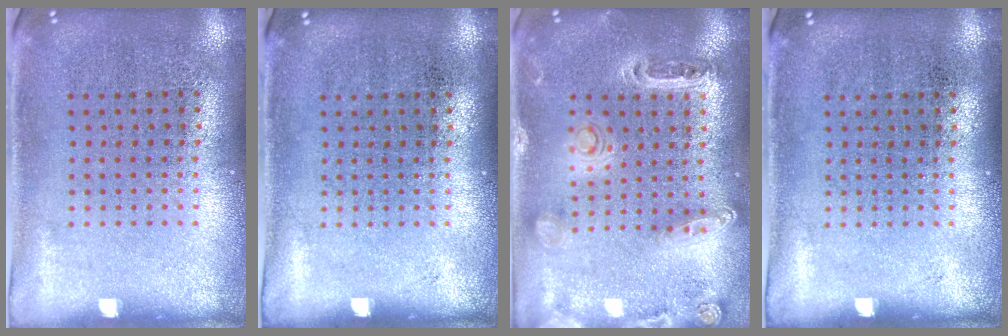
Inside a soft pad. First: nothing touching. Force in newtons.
{"total": 0.0}
{"total": 1.4, "press": 1.3, "slide": 0.3}
{"total": 0.0}